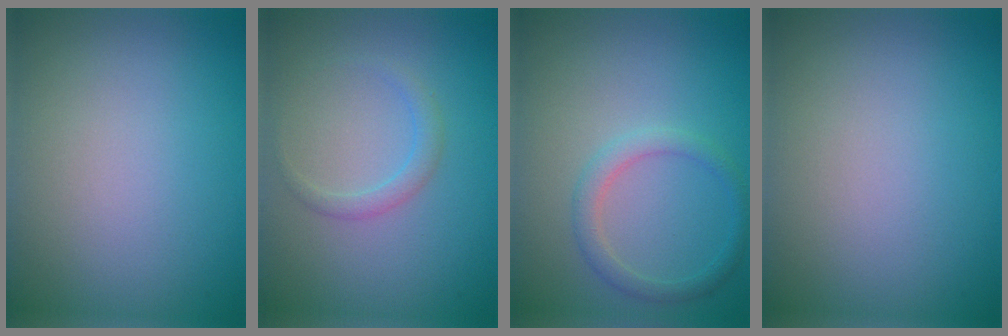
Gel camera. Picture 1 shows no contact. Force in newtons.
{"total": 1.4, "press": 1.4, "slide": 0.0}
{"total": 2.0, "press": 2.0, "slide": 0.1}
{"total": 0.0}